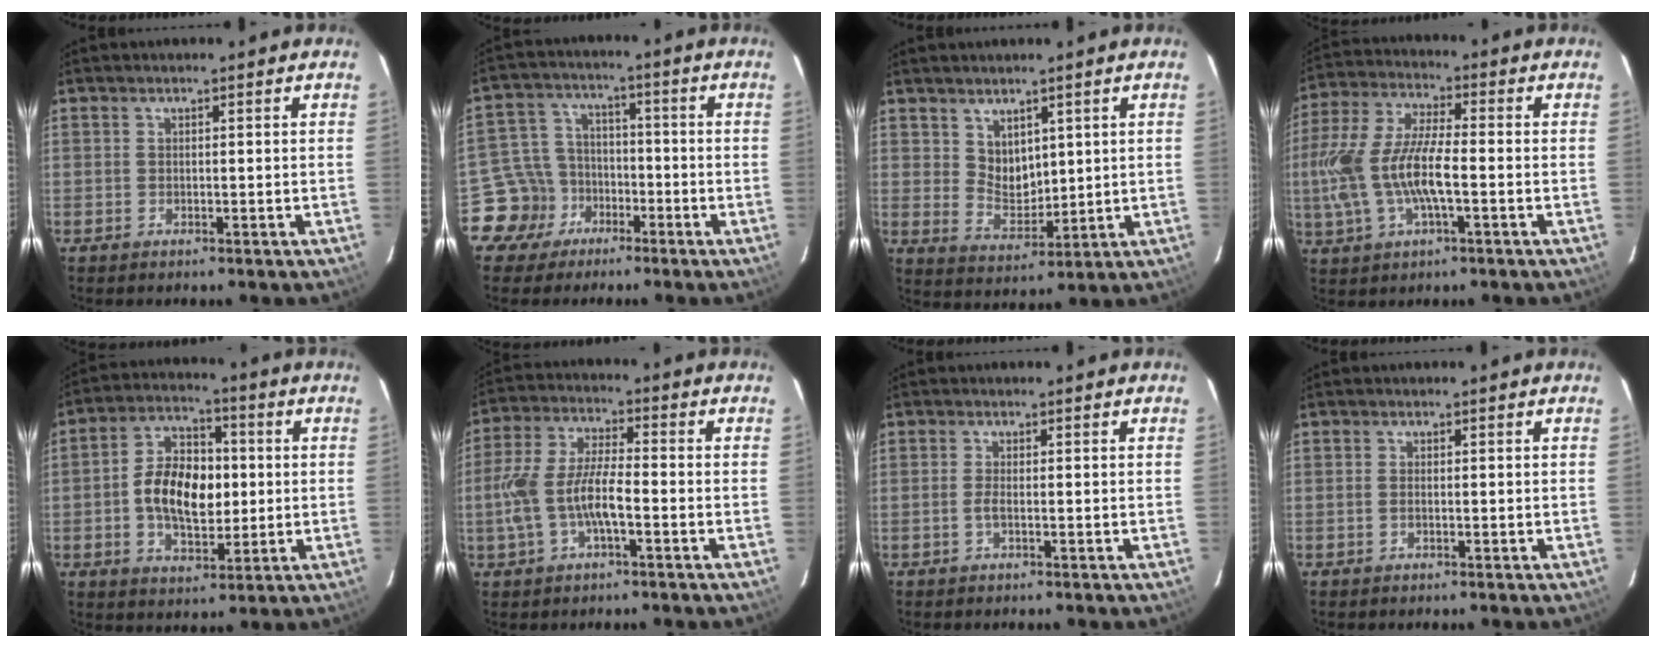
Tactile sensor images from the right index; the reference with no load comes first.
{"total": 9.1, "force": [-5.1, 7.5, 0.7], "torque": [-0.040, 0.030, -0.081]}
{"total": 5.7, "force": [3.1, 4.0, 2.7], "torque": [-0.040, 0.000, 0.069]}
{"total": 15.4, "force": [-2.7, 5.6, 14.1], "torque": [-0.301, 0.000, -0.053]}
{"total": 12.5, "force": [-0.6, 7.5, 10.0], "torque": [-0.190, 0.020, -0.007]}
{"total": 10.8, "force": [-3.0, 3.7, 9.7], "torque": [-0.207, 0.004, -0.056]}
{"total": 1.4, "force": [-0.5, 0.2, 1.3], "torque": [-0.028, -0.001, -0.010]}
{"total": 0.9, "force": [-0.3, 0.5, 0.7], "torque": [-0.016, 0.000, -0.006]}